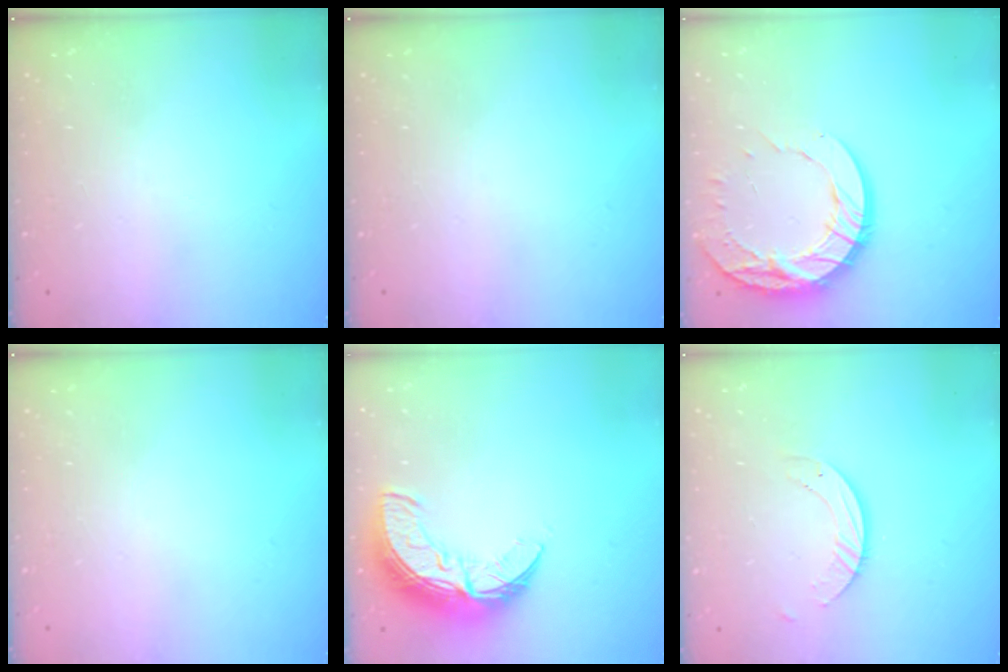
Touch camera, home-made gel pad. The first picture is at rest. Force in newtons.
{"total": 0.0}
{"total": 14.8, "press": 14.7, "slide": 1.1}
{"total": 0.0}
{"total": 11.3, "press": 11.3, "slide": 0.8}
{"total": 4.2, "press": 4.2, "slide": 0.3}